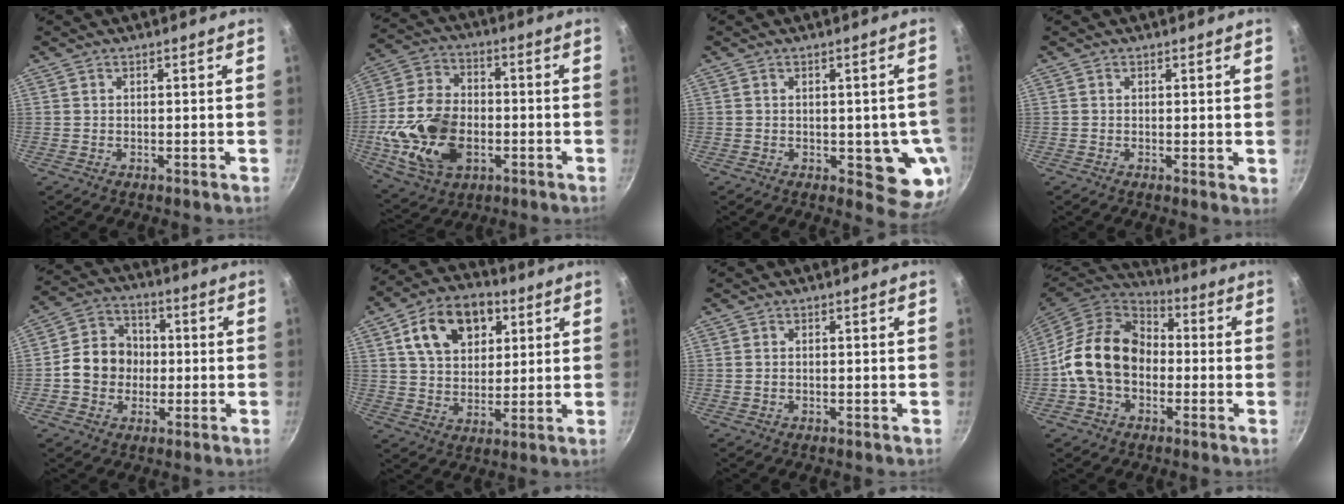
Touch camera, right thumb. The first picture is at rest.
{"total": 18.2, "force": [-3.9, 12.2, 13.0], "torque": [-0.244, 0.020, -0.066]}
{"total": 8.7, "force": [-1.2, 4.3, 7.5], "torque": [-0.051, -0.011, -0.012]}
{"total": 1.0, "force": [0.4, 0.3, 0.9], "torque": [-0.011, -0.004, 0.004]}
{"total": 10.6, "force": [-0.9, 9.2, 5.2], "torque": [-0.056, 0.023, -0.034]}
{"total": 15.0, "force": [5.6, 10.3, 9.3], "torque": [-0.124, -0.001, 0.088]}
{"total": 0.7, "force": [-0.1, 0.6, 0.3], "torque": [-0.005, 0.002, -0.002]}
{"total": 16.2, "force": [-1.4, 12.2, 10.6], "torque": [-0.153, 0.038, -0.040]}